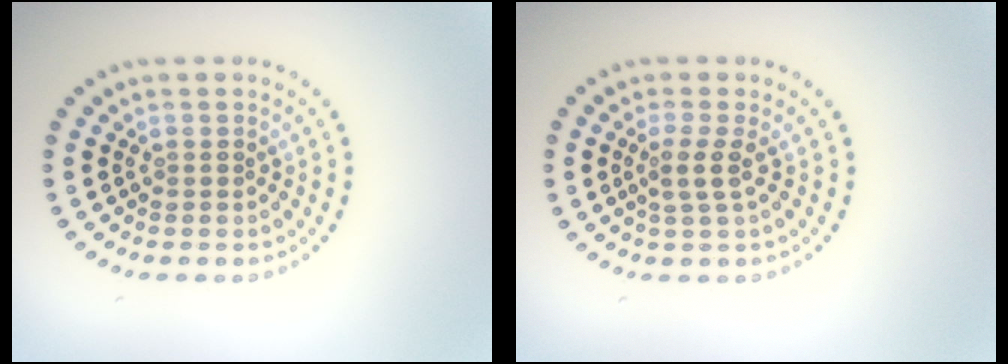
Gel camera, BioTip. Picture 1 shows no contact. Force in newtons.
{"total": 1.9, "press": 1.4, "slide": 1.2}